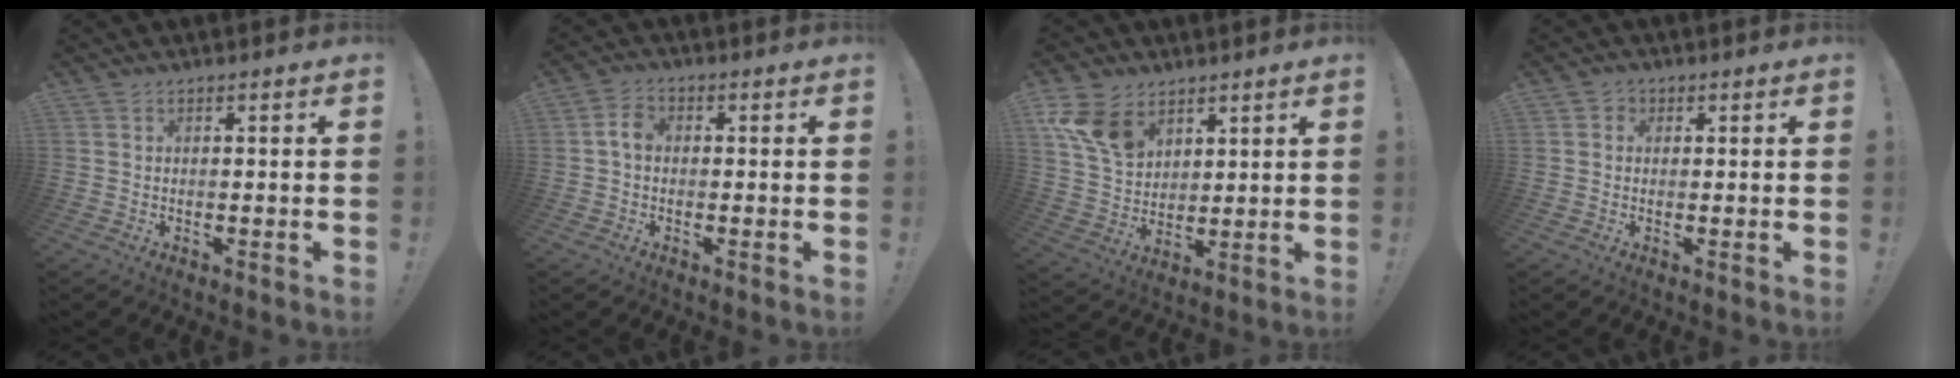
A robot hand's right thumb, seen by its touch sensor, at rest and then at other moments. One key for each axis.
{"total": 4.2, "fx": -0.3, "fy": 2.9, "fz": 3.1, "tx": -0.066, "ty": 0.014, "tz": -0.004}
{"total": 13.4, "fx": 7.4, "fy": 9.1, "fz": 6.4, "tx": -0.123, "ty": -0.028, "tz": 0.149}
{"total": 2.0, "fx": 0.1, "fy": 1.9, "fz": 0.8, "tx": -0.011, "ty": 0.003, "tz": 0.001}